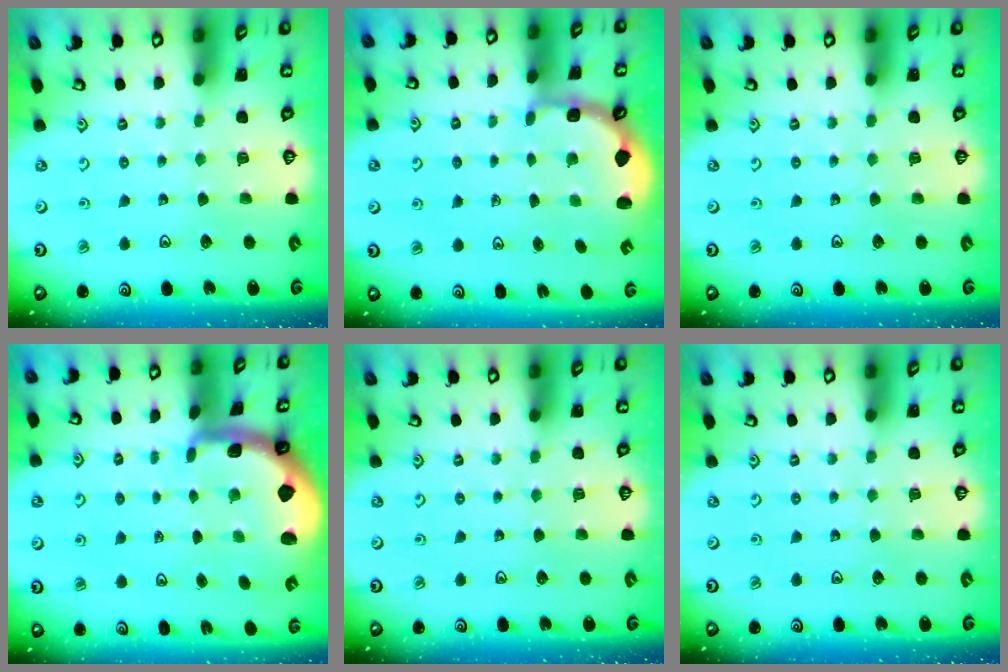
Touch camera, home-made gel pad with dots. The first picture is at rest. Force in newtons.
{"total": 2.7, "press": 2.1, "slide": 1.7}
{"total": 0.0}
{"total": 1.9, "press": 1.9, "slide": 0.4}
{"total": 0.0}
{"total": 0.0}